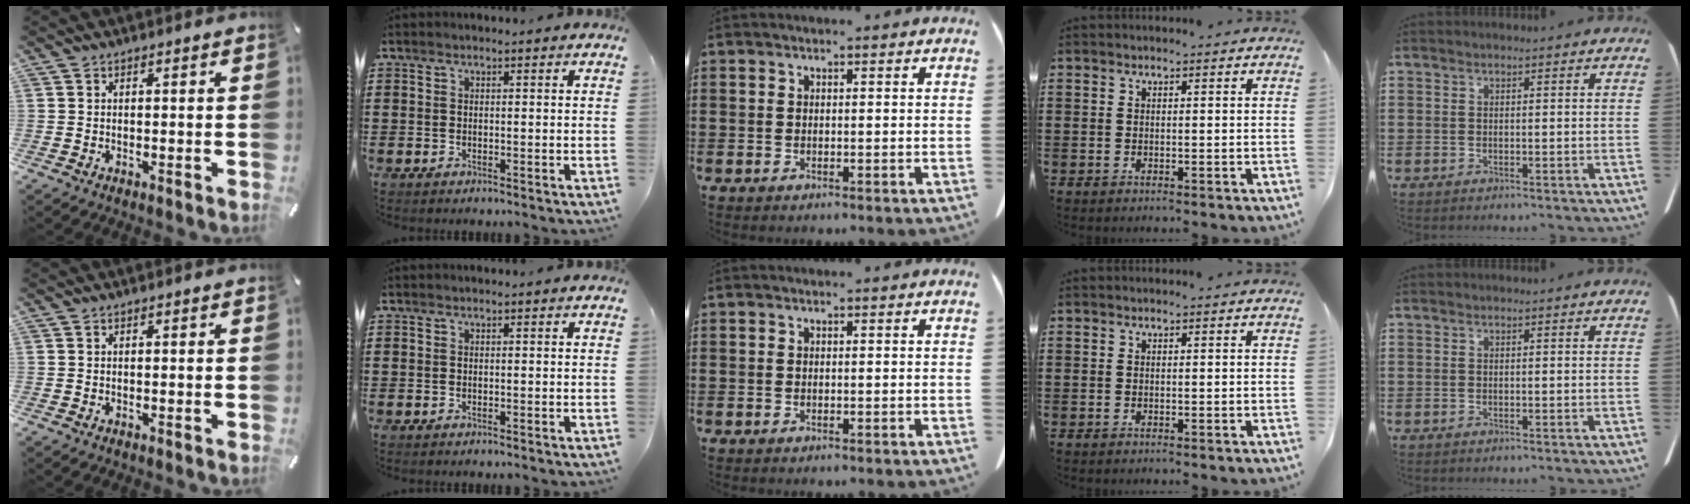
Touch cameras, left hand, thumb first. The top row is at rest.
{}